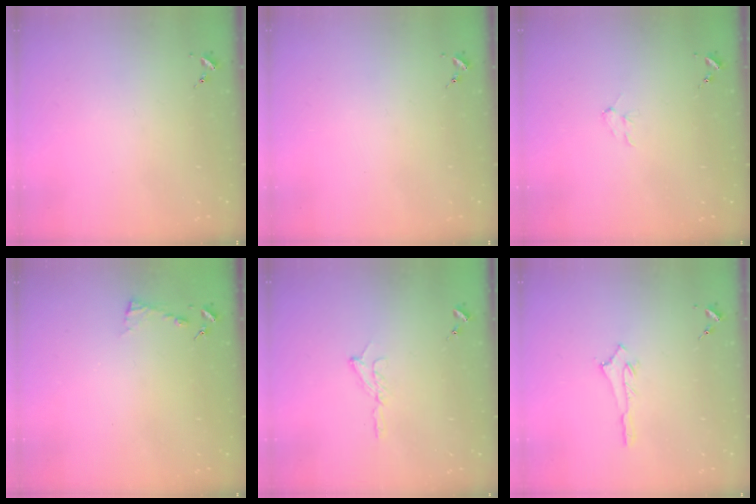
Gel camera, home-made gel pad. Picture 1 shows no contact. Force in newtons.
{"total": 0.0}
{"total": 4.5, "press": 4.5, "slide": 0.6}
{"total": 2.8, "press": 2.8, "slide": 0.3}
{"total": 5.6, "press": 5.6, "slide": 0.8}
{"total": 2.9, "press": 2.9, "slide": 0.2}